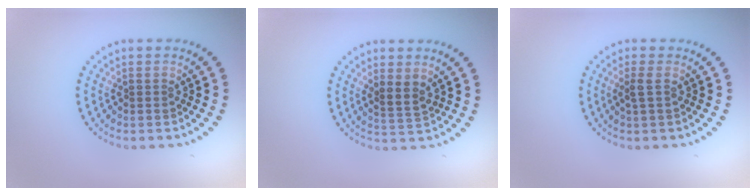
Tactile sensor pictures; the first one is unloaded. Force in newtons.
{"total": 1.9, "press": 1.5, "slide": 1.2}
{"total": 1.1, "press": 0.9, "slide": 0.5}